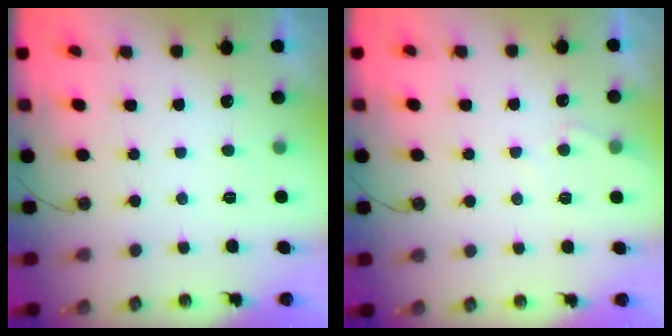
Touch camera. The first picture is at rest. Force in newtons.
{"total": 5.0, "press": 5.0, "slide": 0.7}